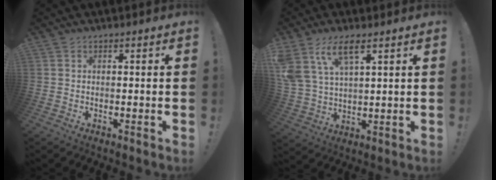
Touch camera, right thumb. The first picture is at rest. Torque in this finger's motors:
{"motor_torque": [0.50, 2.21, 0.49, -0.13, 0.12]}